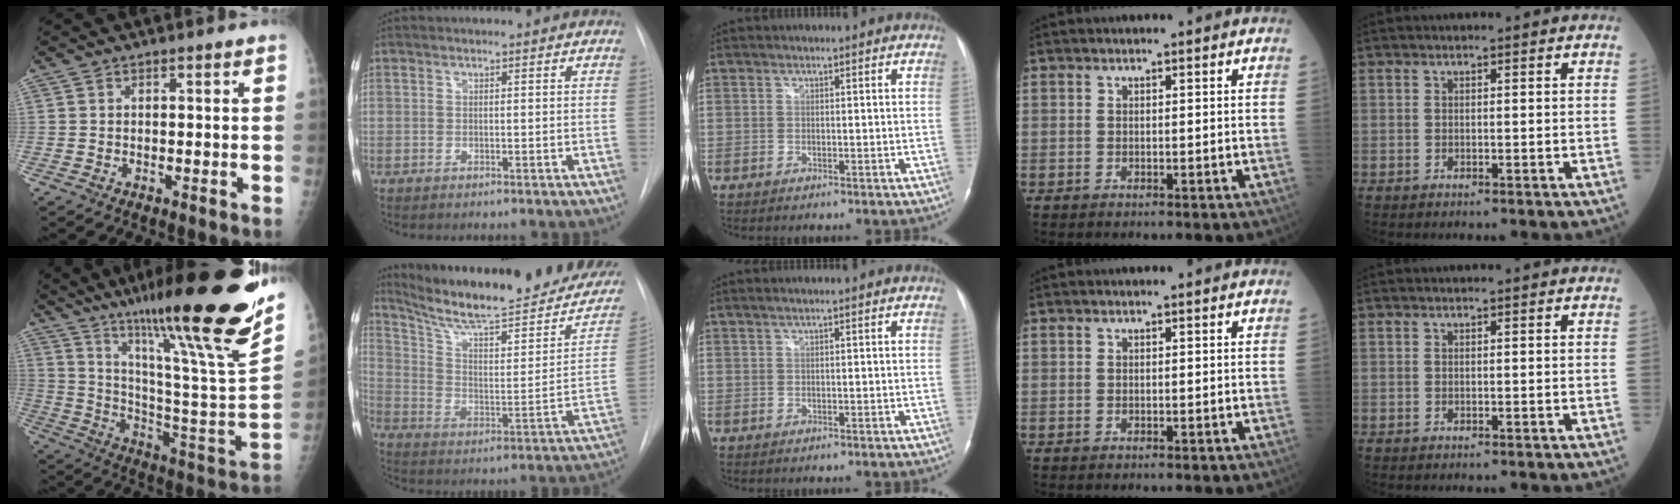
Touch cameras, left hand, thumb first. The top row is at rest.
{"thumb": {"total": 32.8, "force": [22.2, 2.9, 24.0], "torque": [-0.343, -0.097, 0.344]}, "index": {"total": 25.7, "force": [21.7, 4.1, 13.3], "torque": [-0.202, -0.044, 0.303]}, "middle": {"total": 1.1, "force": [0.7, -0.2, 0.9], "torque": [-0.026, 0.013, 0.015]}}